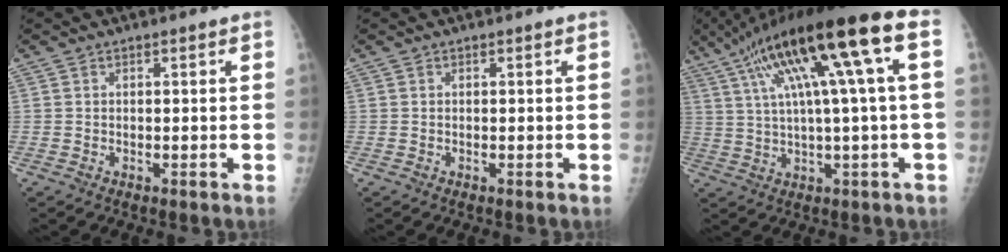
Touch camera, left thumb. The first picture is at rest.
{"total": 0.0}
{"total": 18.9, "force": [6.0, 2.1, 17.8], "torque": [-0.313, 0.034, 0.097]}